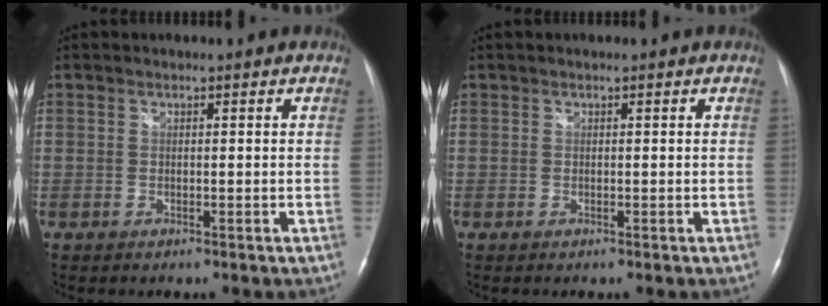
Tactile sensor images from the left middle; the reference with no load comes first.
{"total": 0.0}